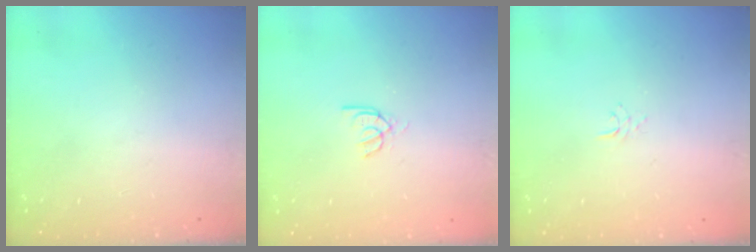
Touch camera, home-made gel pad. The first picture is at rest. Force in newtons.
{"total": 2.9, "press": 2.9, "slide": 0.3}
{"total": 2.9, "press": 2.9, "slide": 0.3}